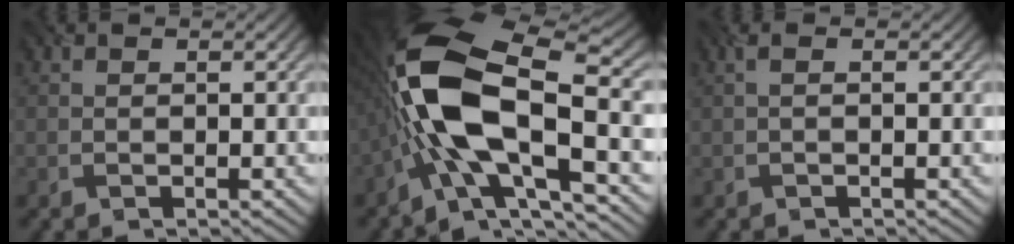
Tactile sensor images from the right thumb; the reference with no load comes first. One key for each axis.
{"total": 16.4, "fx": -2.7, "fy": 7.2, "fz": 14.4, "tx": -0.288, "ty": 0.006, "tz": -0.058}
{"total": 0.8, "fx": 0.0, "fy": 0.0, "fz": 0.8, "tx": -0.016, "ty": 0.005, "tz": -0.001}